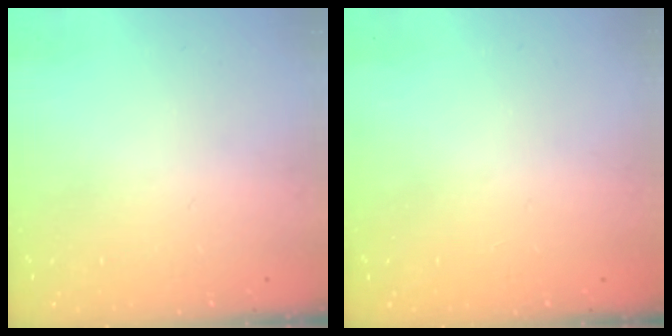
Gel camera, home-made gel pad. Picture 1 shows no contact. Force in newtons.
{"total": 0.0}